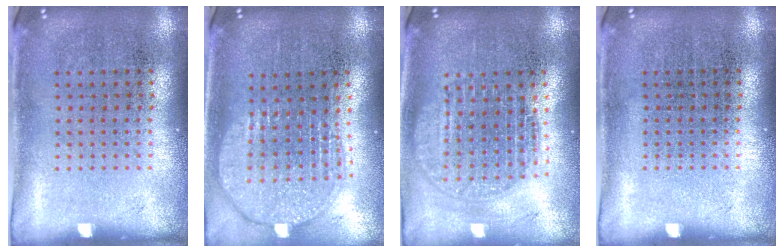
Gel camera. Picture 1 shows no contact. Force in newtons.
{"total": 2.0, "press": 1.6, "slide": 1.1}
{"total": 1.8, "press": 1.6, "slide": 0.9}
{"total": 0.0}